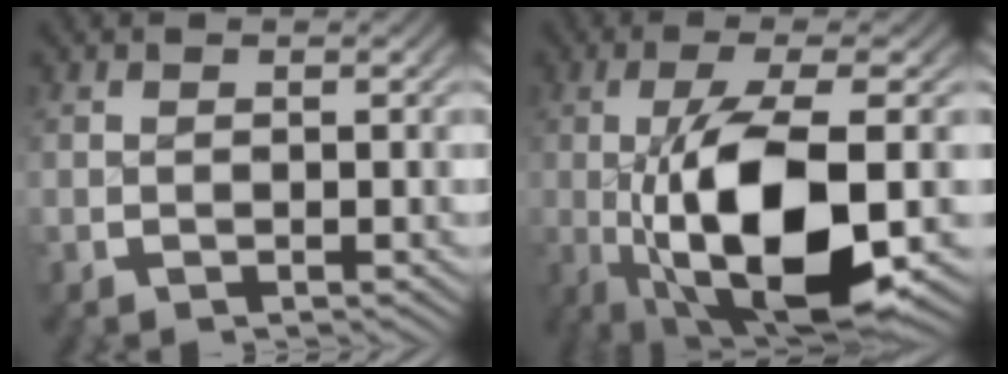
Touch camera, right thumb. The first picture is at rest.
{"total": 15.3, "force": [-2.5, 7.3, 13.3], "torque": [-0.256, -0.040, -0.012]}